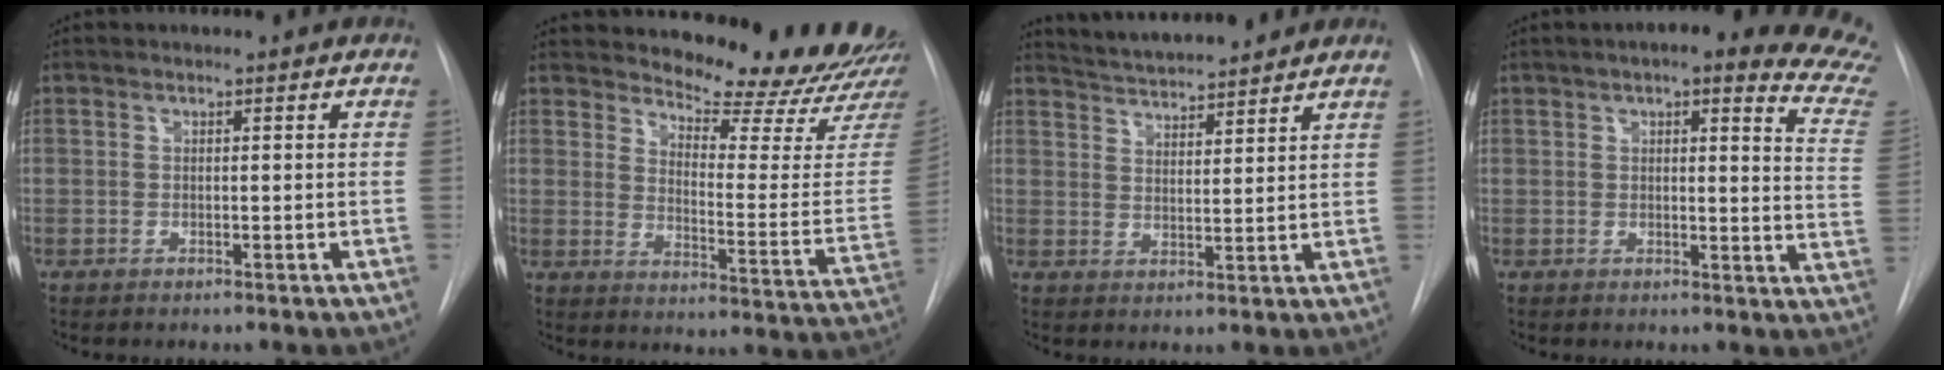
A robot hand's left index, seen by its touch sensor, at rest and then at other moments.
{"total": 18.2, "force": [17.5, 0.7, 5.0], "torque": [-0.068, -0.118, 0.217]}
{"total": 9.5, "force": [9.0, 0.7, 2.9], "torque": [-0.052, 0.018, 0.146]}
{"total": 18.0, "force": [15.3, 2.1, 9.2], "torque": [-0.100, -0.047, 0.150]}